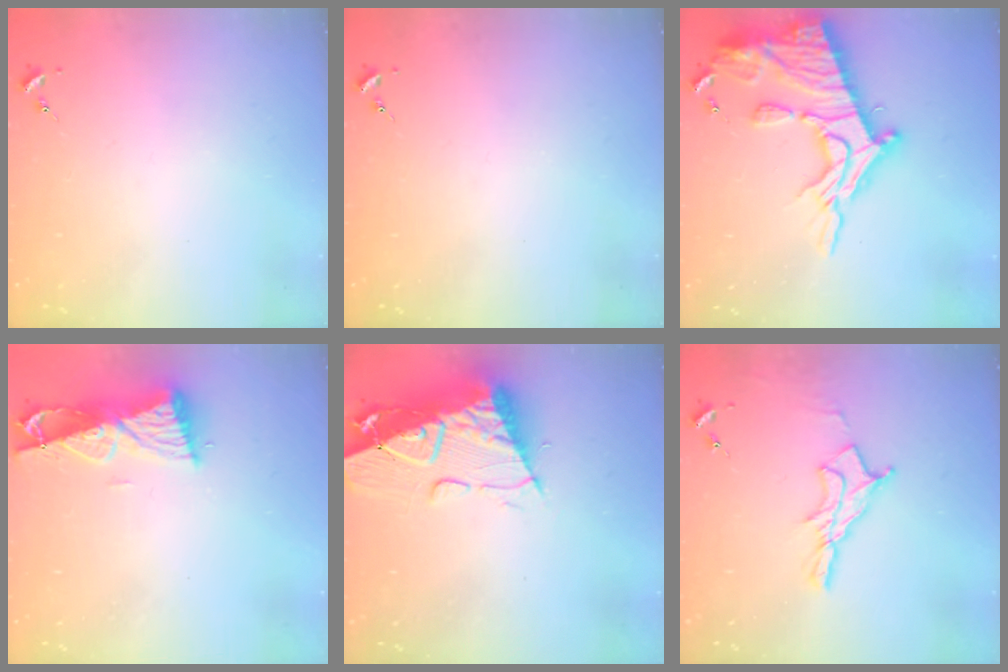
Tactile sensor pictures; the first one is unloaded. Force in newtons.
{"total": 0.0}
{"total": 22.5, "press": 22.4, "slide": 1.6}
{"total": 8.7, "press": 8.7, "slide": 0.9}
{"total": 15.3, "press": 15.2, "slide": 1.8}
{"total": 11.3, "press": 11.3, "slide": 0.9}